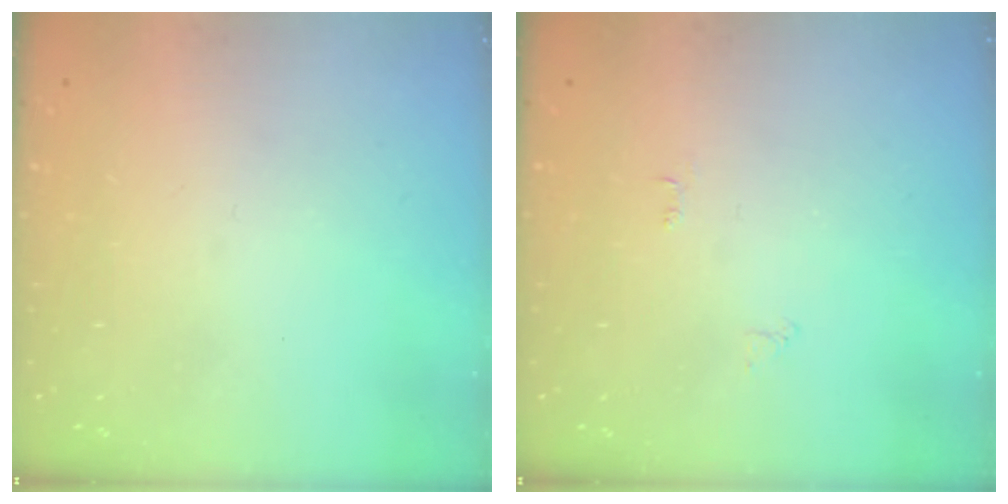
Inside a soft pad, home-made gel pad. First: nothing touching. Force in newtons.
{"total": 2.5, "press": 2.5, "slide": 0.4}